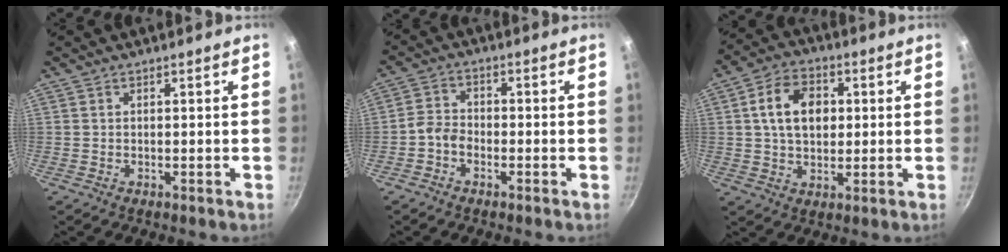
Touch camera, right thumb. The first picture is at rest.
{"total": 3.5, "force": [-2.0, 2.4, 1.6], "torque": [-0.030, 0.027, -0.046]}
{"total": 10.9, "force": [1.8, 7.7, 7.4], "torque": [-0.106, 0.010, 0.023]}